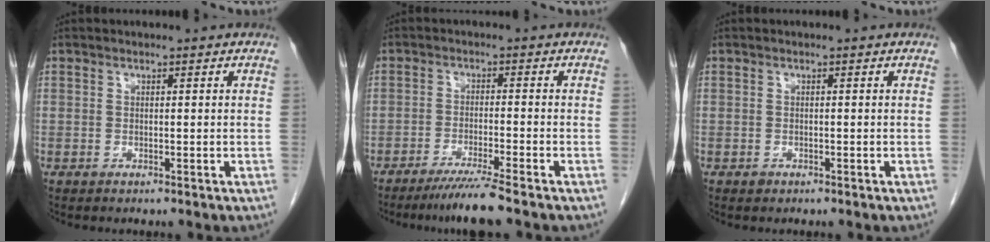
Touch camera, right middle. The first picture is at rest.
{"total": 5.6, "force": [-4.4, -1.2, 3.1], "torque": [-0.055, -0.019, -0.082]}
{"total": 0.6, "force": [-0.4, 0.4, 0.2], "torque": [-0.003, 0.001, -0.007]}